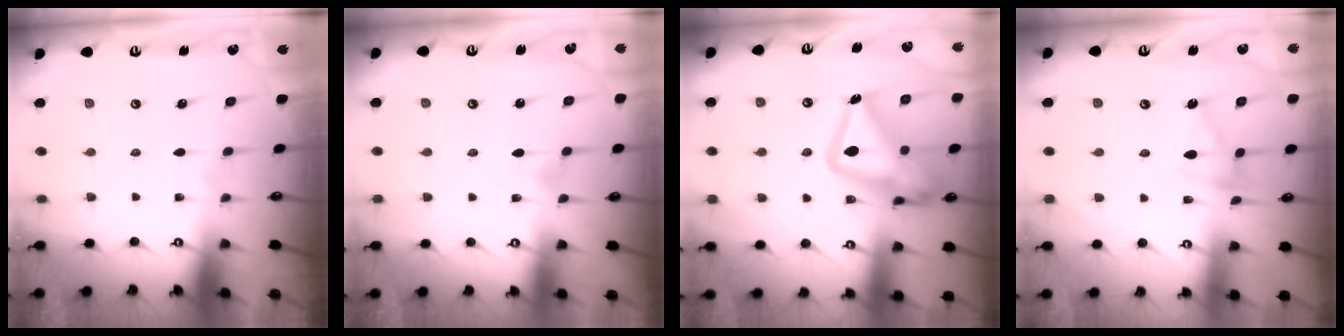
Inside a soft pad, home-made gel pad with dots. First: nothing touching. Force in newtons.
{"total": 5.9, "press": 5.9, "slide": 0.4}
{"total": 21.7, "press": 21.6, "slide": 2.0}
{"total": 10.3, "press": 10.3, "slide": 0.8}